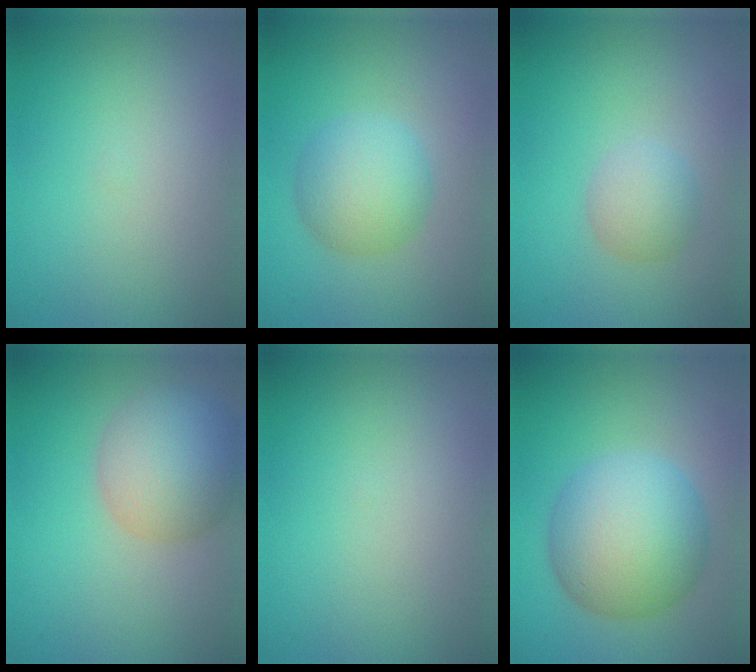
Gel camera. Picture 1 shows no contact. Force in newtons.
{"total": 4.8, "press": 4.8, "slide": 0.1}
{"total": 2.5, "press": 2.4, "slide": 0.2}
{"total": 6.8, "press": 6.8, "slide": 0.2}
{"total": 0.0}
{"total": 9.2, "press": 9.2, "slide": 0.2}